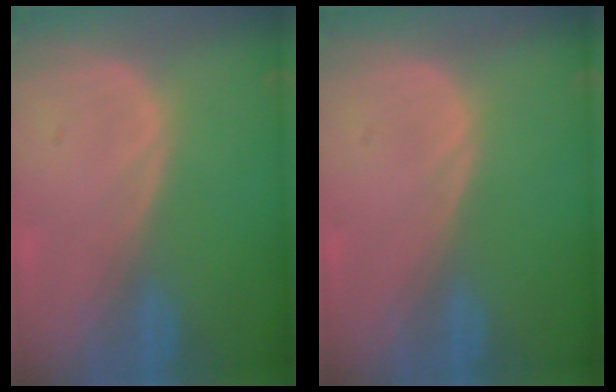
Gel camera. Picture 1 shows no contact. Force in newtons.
{"total": 0.0}